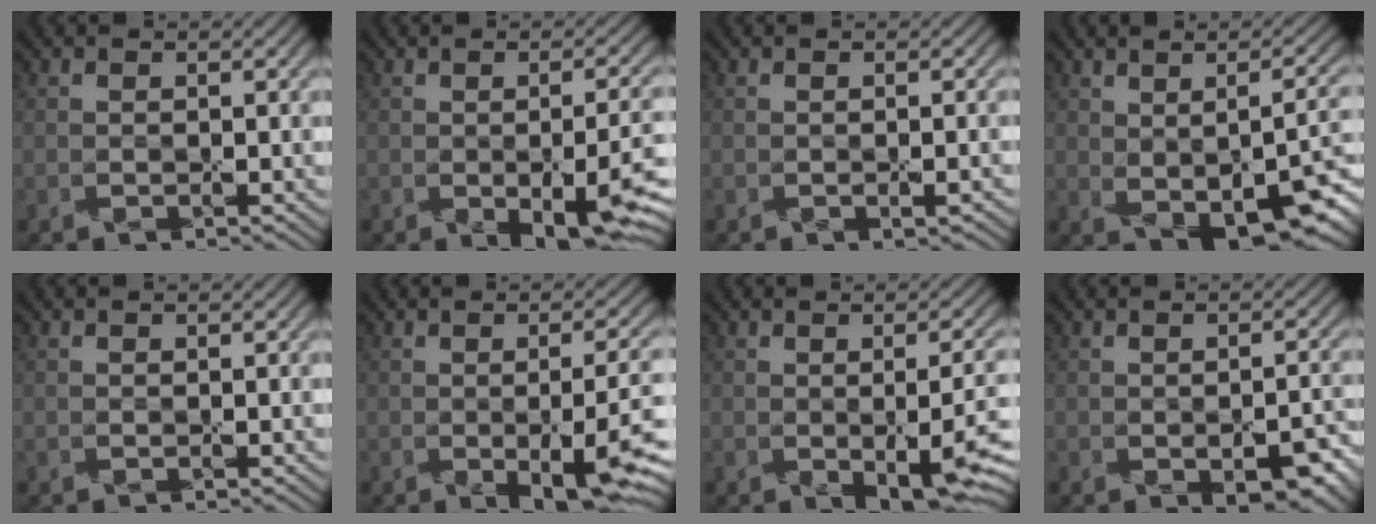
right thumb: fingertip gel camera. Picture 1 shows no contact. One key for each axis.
{"total": 8.9, "fx": -2.2, "fy": 3.7, "fz": 7.9, "tx": -0.112, "ty": -0.030, "tz": -0.006}
{"total": 0.8, "fx": -0.3, "fy": 0.1, "fz": 0.7, "tx": -0.013, "ty": 0.000, "tz": -0.004}
{"total": 10.6, "fx": -1.7, "fy": 4.9, "fz": 9.2, "tx": -0.138, "ty": -0.016, "tz": -0.010}
{"total": 0.0}
{"total": 10.0, "fx": -1.9, "fy": 3.9, "fz": 9.0, "tx": -0.117, "ty": -0.020, "tz": -0.004}
{"total": 7.9, "fx": -1.4, "fy": 3.1, "fz": 7.1, "tx": -0.095, "ty": -0.016, "tz": 0.004}
{"total": 5.0, "fx": -1.7, "fy": 2.4, "fz": 4.0, "tx": -0.060, "ty": -0.019, "tz": -0.011}